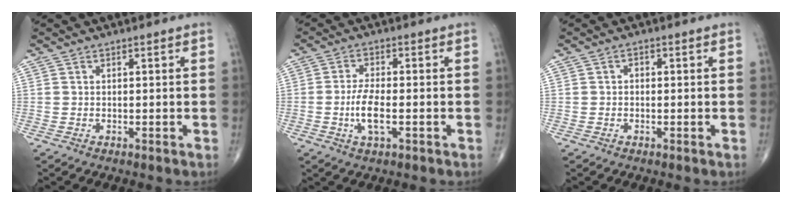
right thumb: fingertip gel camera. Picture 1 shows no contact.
{"total": 5.8, "force": [-1.5, 2.0, 5.2], "torque": [-0.107, 0.003, -0.029]}
{"total": 1.0, "force": [-0.1, 0.8, 0.7], "torque": [-0.006, 0.006, -0.005]}